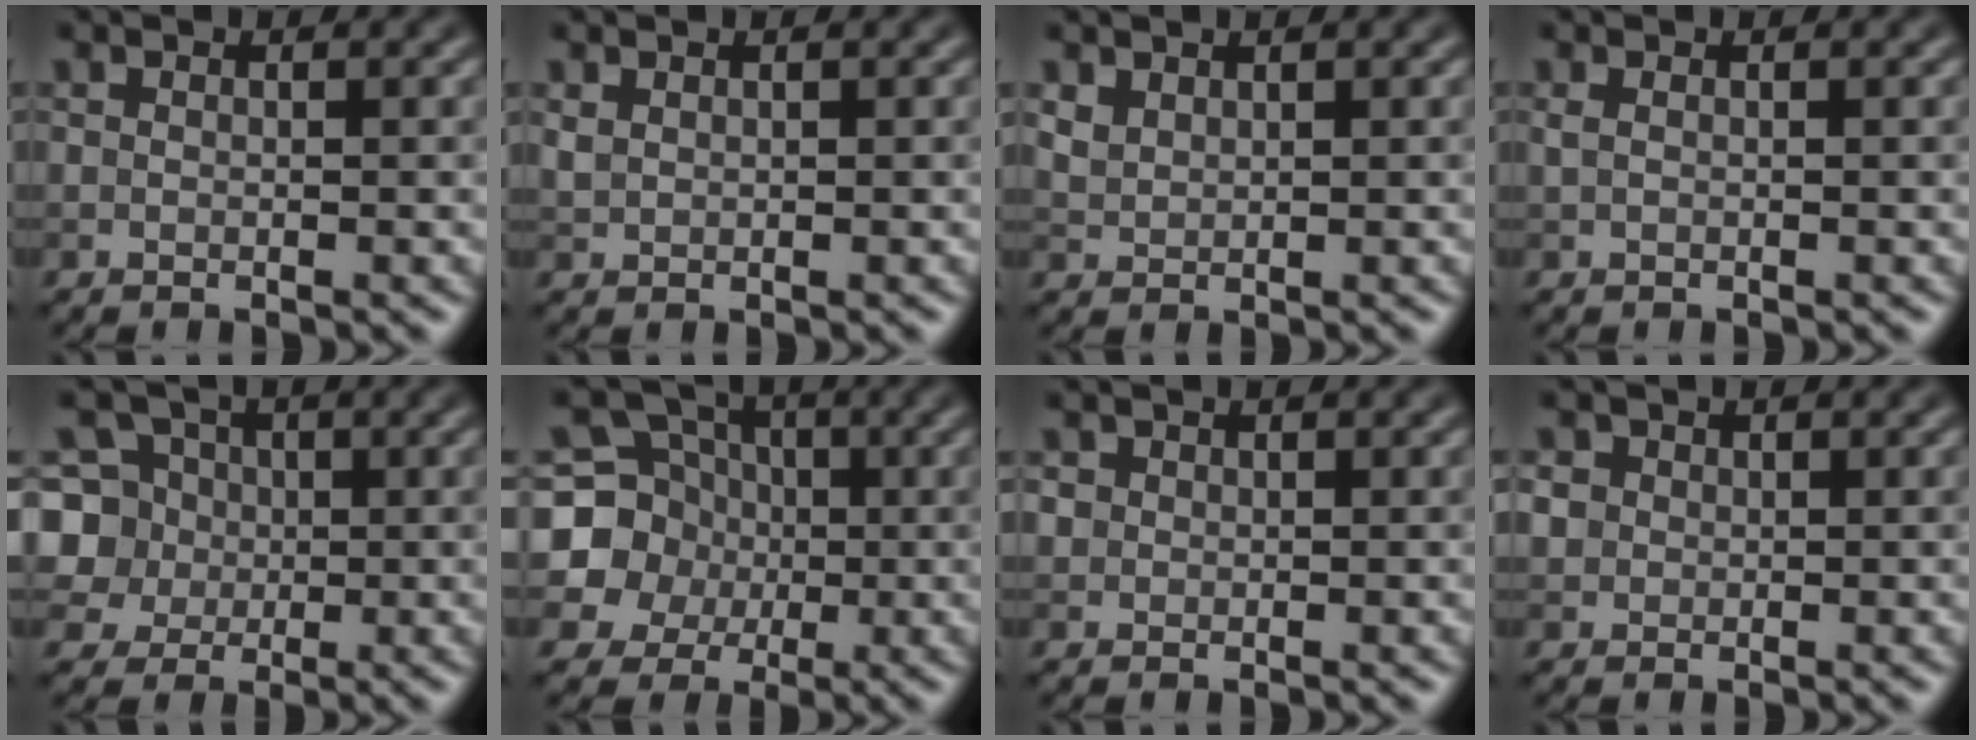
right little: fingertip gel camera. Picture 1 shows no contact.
{"total": 0.8, "force": [0.5, 0.5, 0.4], "torque": [-0.012, -0.001, 0.015]}
{"total": 1.4, "force": [1.1, 0.7, 0.5], "torque": [-0.015, 0.000, 0.026]}
{"total": 0.5, "force": [0.2, 0.2, 0.5], "torque": [-0.010, 0.002, 0.003]}
{"total": 8.4, "force": [1.6, 7.6, 3.1], "torque": [-0.070, 0.037, 0.015]}
{"total": 7.0, "force": [-0.1, 6.6, 2.2], "torque": [-0.047, 0.013, -0.029]}
{"total": 1.1, "force": [0.3, 1.0, 0.2], "torque": [0.002, -0.003, 0.005]}
{"total": 2.5, "force": [0.8, 2.2, 0.8], "torque": [-0.013, 0.011, 0.012]}